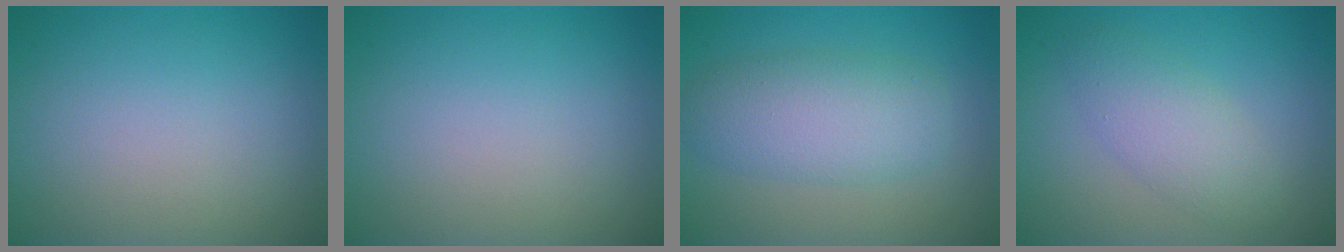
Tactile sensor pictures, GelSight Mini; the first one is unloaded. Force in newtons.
{"total": 0.0}
{"total": 5.0, "press": 5.0, "slide": 0.2}
{"total": 3.3, "press": 3.3, "slide": 0.1}